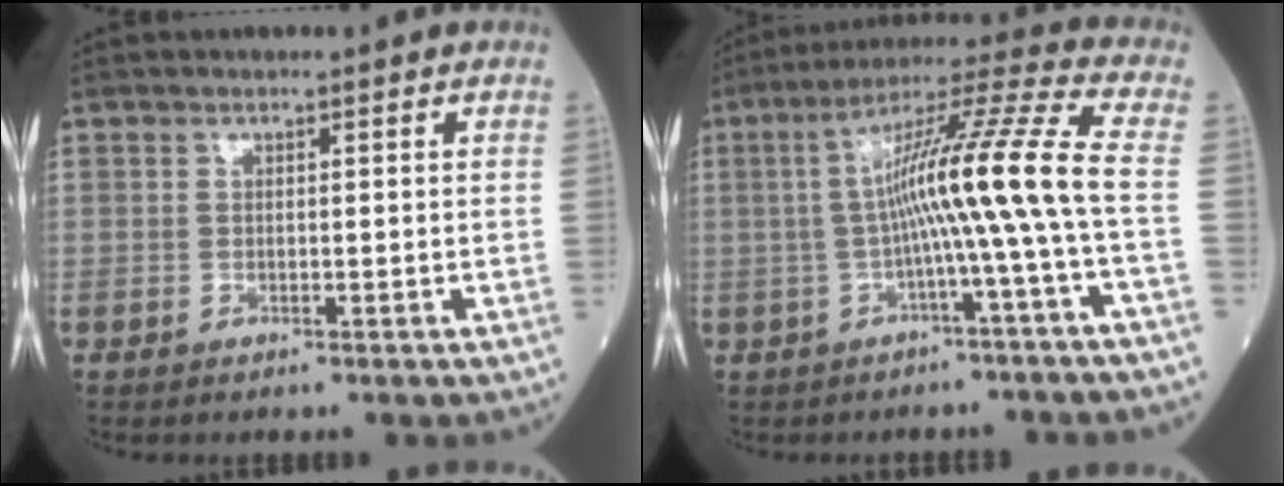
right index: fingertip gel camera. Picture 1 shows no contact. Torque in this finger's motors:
{"motor_torque": [1.51, -0.21, 0.82, 0.21]}